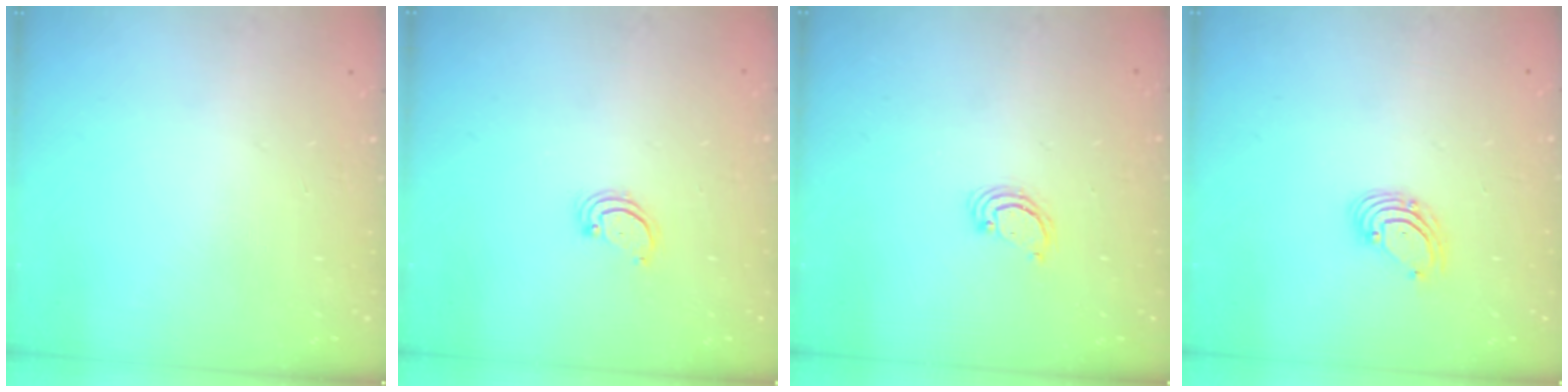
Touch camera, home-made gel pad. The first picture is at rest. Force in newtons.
{"total": 2.5, "press": 2.5, "slide": 0.3}
{"total": 3.1, "press": 3.1, "slide": 0.2}
{"total": 2.6, "press": 2.6, "slide": 0.1}